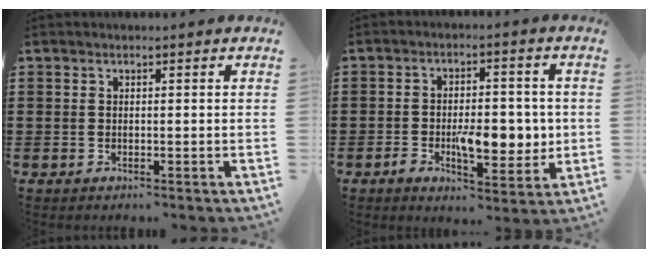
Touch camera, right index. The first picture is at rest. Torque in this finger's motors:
{"motor_torque": [0.71, -0.22, 0.29, 0.11]}